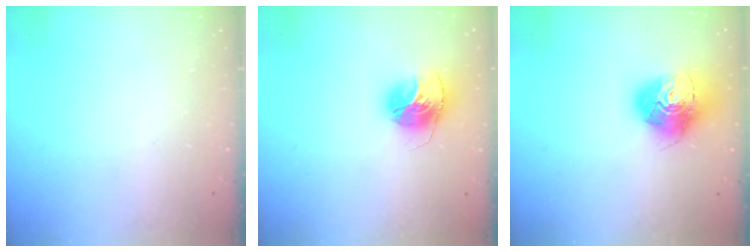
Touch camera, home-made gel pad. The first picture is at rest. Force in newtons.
{"total": 14.3, "press": 14.3, "slide": 1.5}
{"total": 16.5, "press": 16.4, "slide": 1.5}